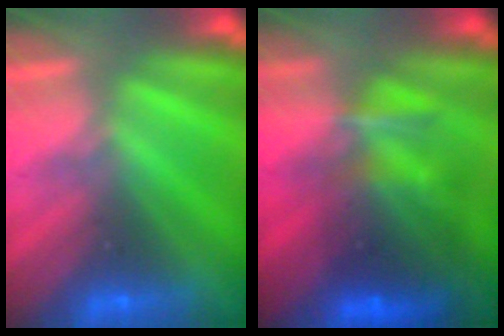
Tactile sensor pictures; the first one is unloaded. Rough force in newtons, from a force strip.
{"total": 8.1}